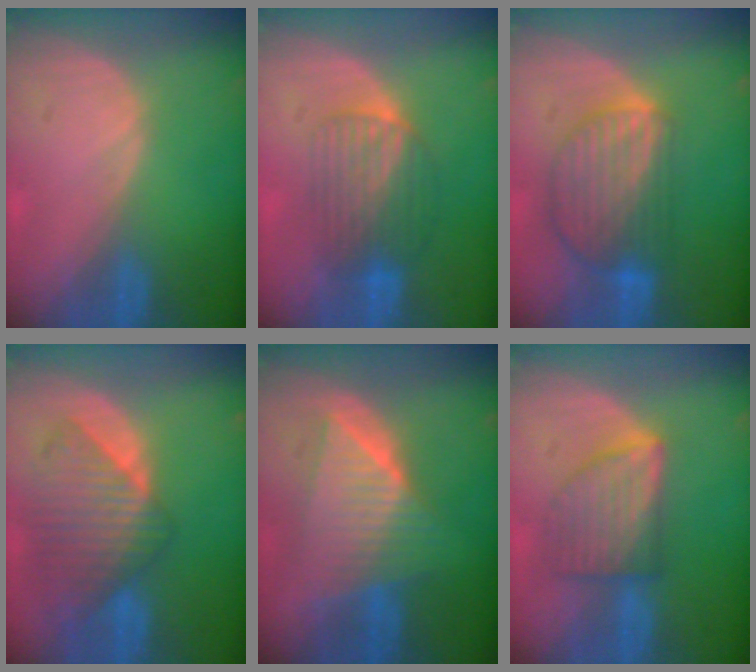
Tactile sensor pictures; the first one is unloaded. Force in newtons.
{"total": 6.3, "press": 6.2, "slide": 1.1}
{"total": 9.0, "press": 7.8, "slide": 4.6}
{"total": 9.5, "press": 8.4, "slide": 4.6}
{"total": 8.7, "press": 8.7, "slide": 0.4}
{"total": 6.5, "press": 6.5, "slide": 0.1}